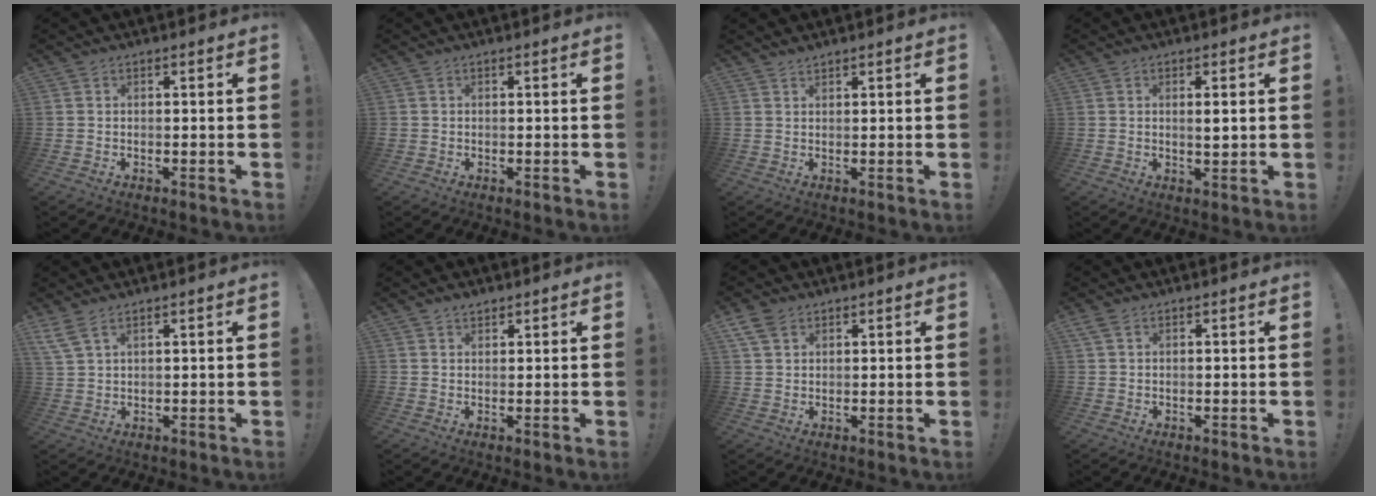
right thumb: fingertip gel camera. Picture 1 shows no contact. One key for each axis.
{"total": 0.6, "fx": -0.1, "fy": 0.6, "fz": 0.0, "tx": -0.001, "ty": 0.003, "tz": -0.002}
{"total": 1.3, "fx": 1.3, "fy": -0.1, "fz": 0.3, "tx": 0.001, "ty": -0.009, "tz": 0.023}
{"total": 2.6, "fx": 0.5, "fy": 0.3, "fz": 2.5, "tx": -0.036, "ty": -0.009, "tz": 0.005}
{"total": 4.8, "fx": 3.3, "fy": 1.5, "fz": 3.1, "tx": -0.068, "ty": -0.011, "tz": 0.066}
{"total": 1.9, "fx": 1.6, "fy": 0.8, "fz": 0.5, "tx": -0.004, "ty": -0.011, "tz": 0.029}
{"total": 5.2, "fx": 3.1, "fy": 3.0, "fz": 2.7, "tx": -0.055, "ty": -0.002, "tz": 0.063}
{"total": 1.8, "fx": 1.0, "fy": 0.8, "fz": 1.3, "tx": -0.023, "ty": 0.002, "tz": 0.019}